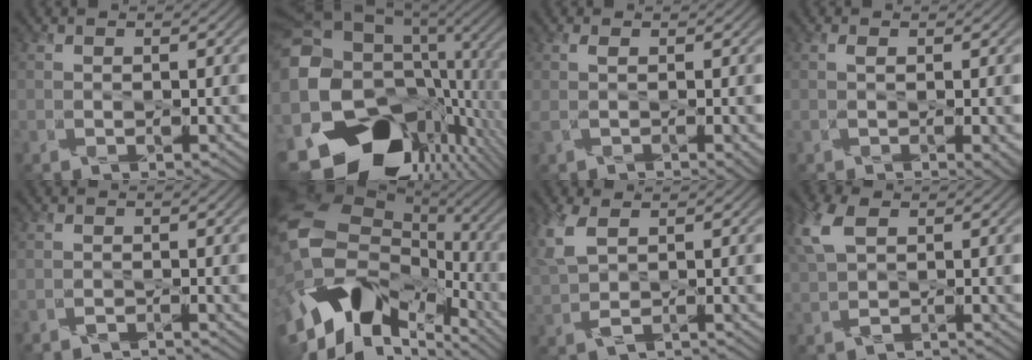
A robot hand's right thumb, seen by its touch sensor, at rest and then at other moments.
{"total": 21.7, "force": [-4.3, 15.9, 14.2], "torque": [-0.302, -0.013, -0.062]}
{"total": 2.6, "force": [0.1, 0.8, 2.5], "torque": [-0.043, 0.003, -0.001]}
{"total": 2.2, "force": [-0.2, 0.9, 2.0], "torque": [-0.031, 0.002, -0.005]}
{"total": 0.9, "force": [-0.9, -0.2, -0.2], "torque": [0.009, 0.000, -0.019]}
{"total": 18.6, "force": [-6.5, 12.7, 11.9], "torque": [-0.265, -0.018, -0.112]}
{"total": 4.1, "force": [1.5, 1.9, 3.3], "torque": [-0.092, 0.012, 0.030]}
{"total": 4.6, "force": [1.6, 2.6, 3.4], "torque": [-0.092, 0.018, 0.027]}